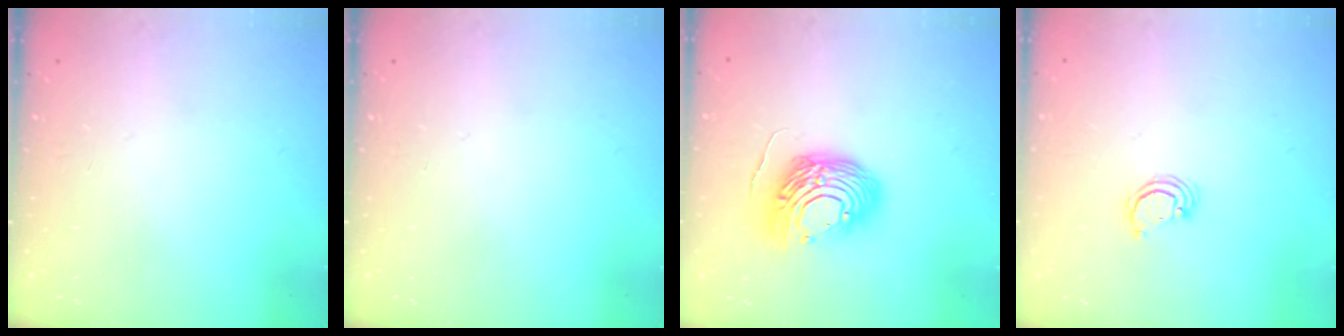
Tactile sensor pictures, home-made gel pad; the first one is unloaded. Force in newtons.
{"total": 0.0}
{"total": 13.9, "press": 13.7, "slide": 2.3}
{"total": 2.6, "press": 2.6, "slide": 0.2}